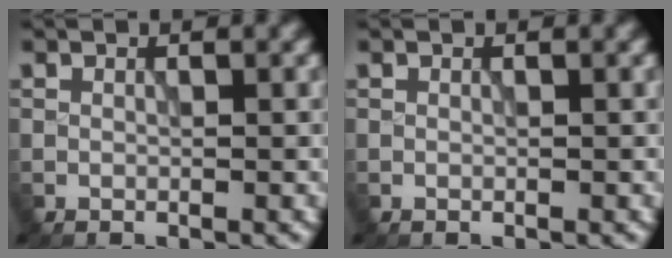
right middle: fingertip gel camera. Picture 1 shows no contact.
{"total": 0.0}